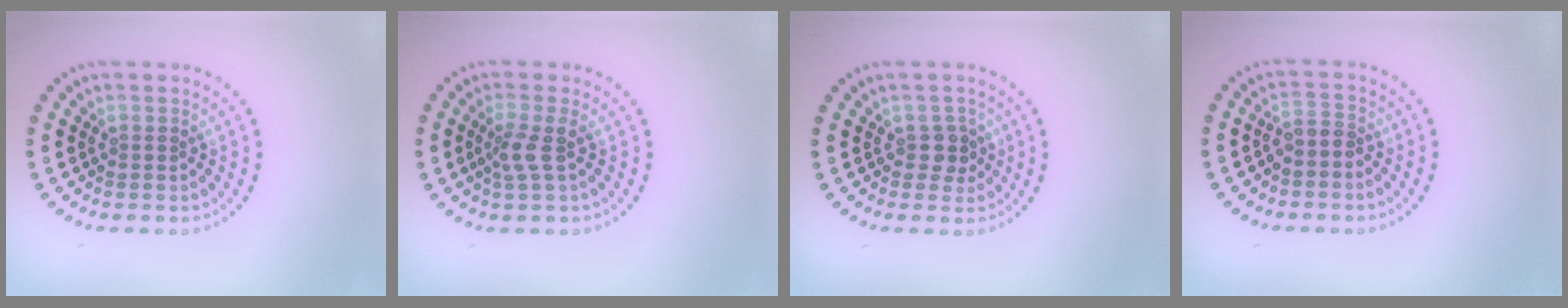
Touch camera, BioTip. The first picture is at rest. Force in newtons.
{"total": 1.9, "press": 1.4, "slide": 1.3}
{"total": 1.7, "press": 1.5, "slide": 0.8}
{"total": 1.8, "press": 1.5, "slide": 1.1}